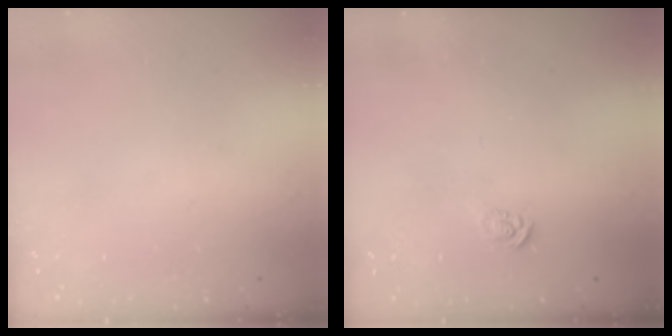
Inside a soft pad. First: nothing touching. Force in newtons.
{"total": 3.6, "press": 3.6, "slide": 0.3}